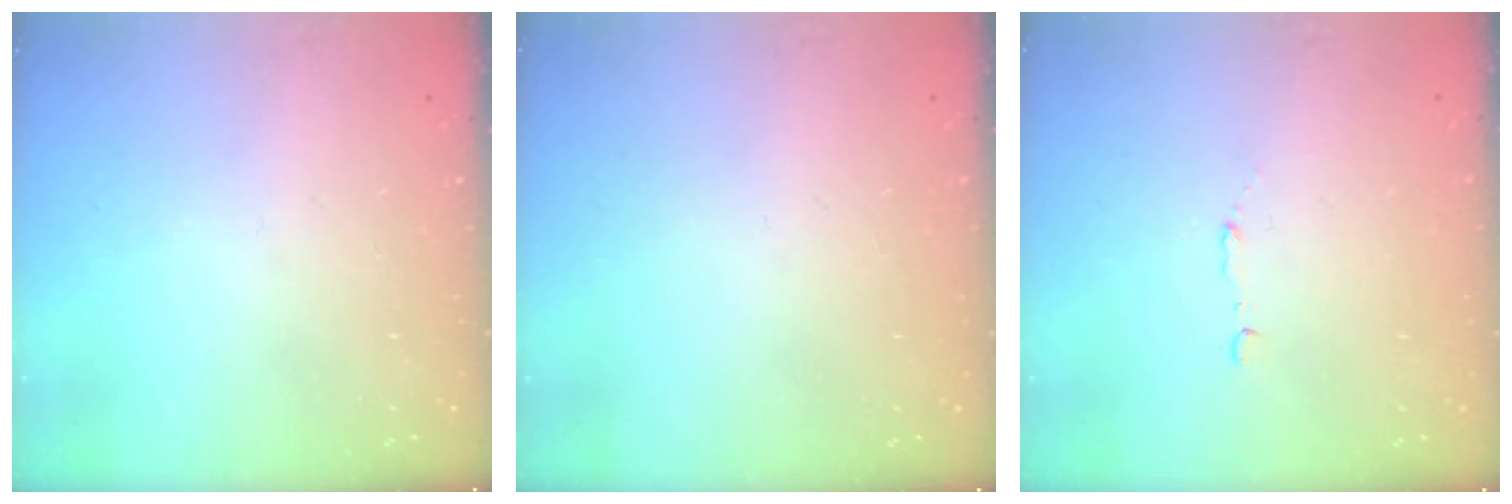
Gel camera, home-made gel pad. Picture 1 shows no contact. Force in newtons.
{"total": 0.0}
{"total": 2.9, "press": 2.8, "slide": 0.7}